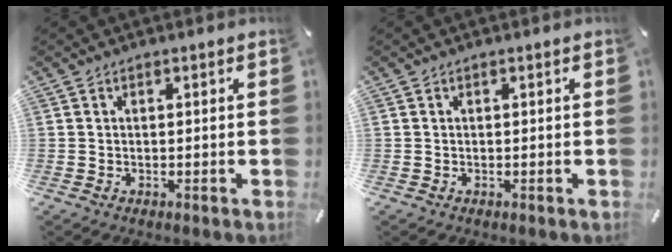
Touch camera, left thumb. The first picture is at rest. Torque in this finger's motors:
{"motor_torque": [-0.01, 0.00, -0.01, 0.01, 0.00]}